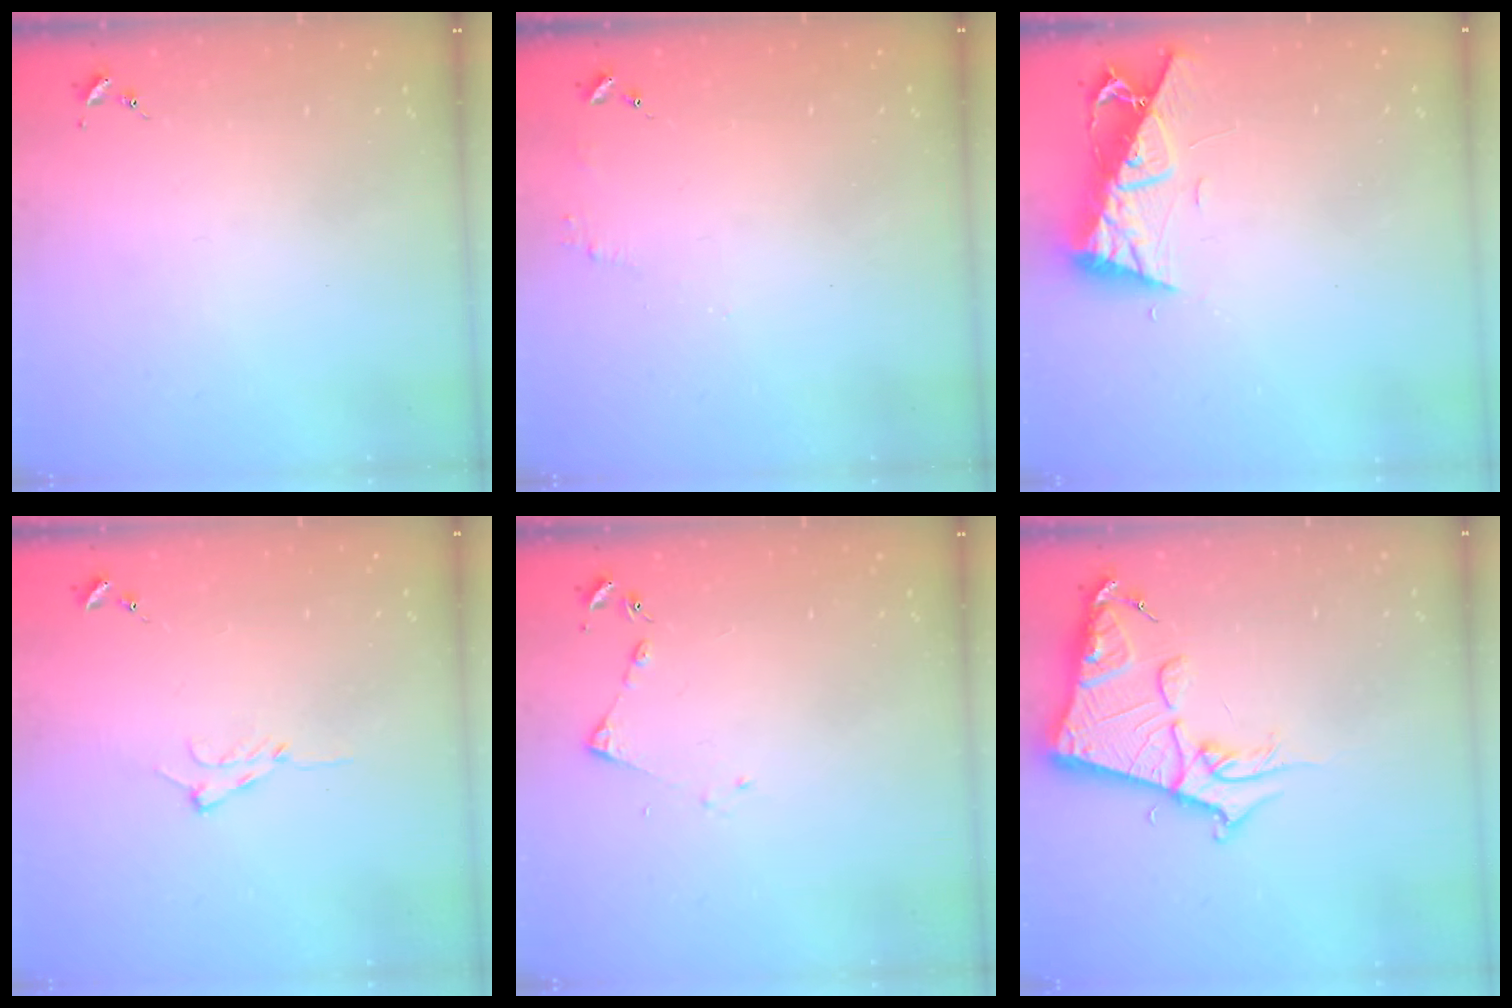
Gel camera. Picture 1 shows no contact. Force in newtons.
{"total": 4.8, "press": 4.8, "slide": 0.4}
{"total": 9.4, "press": 9.3, "slide": 1.3}
{"total": 7.4, "press": 7.3, "slide": 0.8}
{"total": 4.1, "press": 4.1, "slide": 0.5}
{"total": 14.8, "press": 14.8, "slide": 1.5}